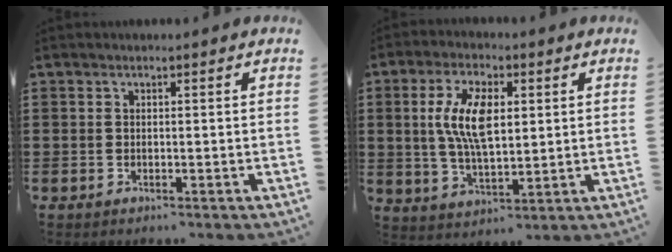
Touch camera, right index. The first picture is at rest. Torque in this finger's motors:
{"motor_torque": [1.07, 1.07, 0.47, 0.21]}